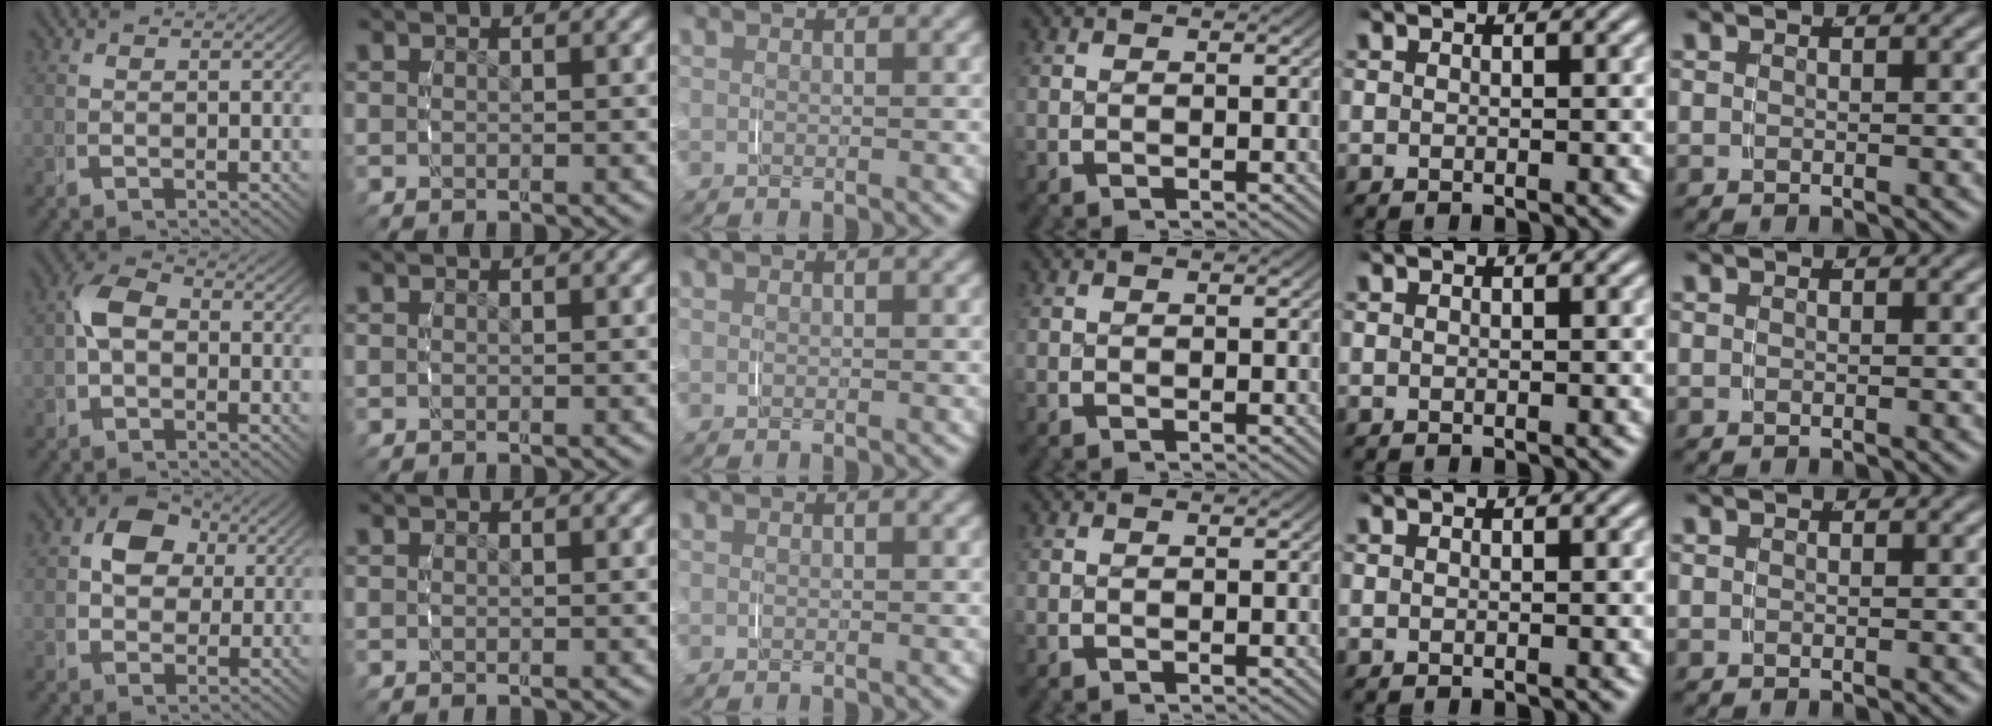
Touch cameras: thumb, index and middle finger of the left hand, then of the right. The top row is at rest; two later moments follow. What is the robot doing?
{"motion": "grasp_and_lifting", "object": "string"}